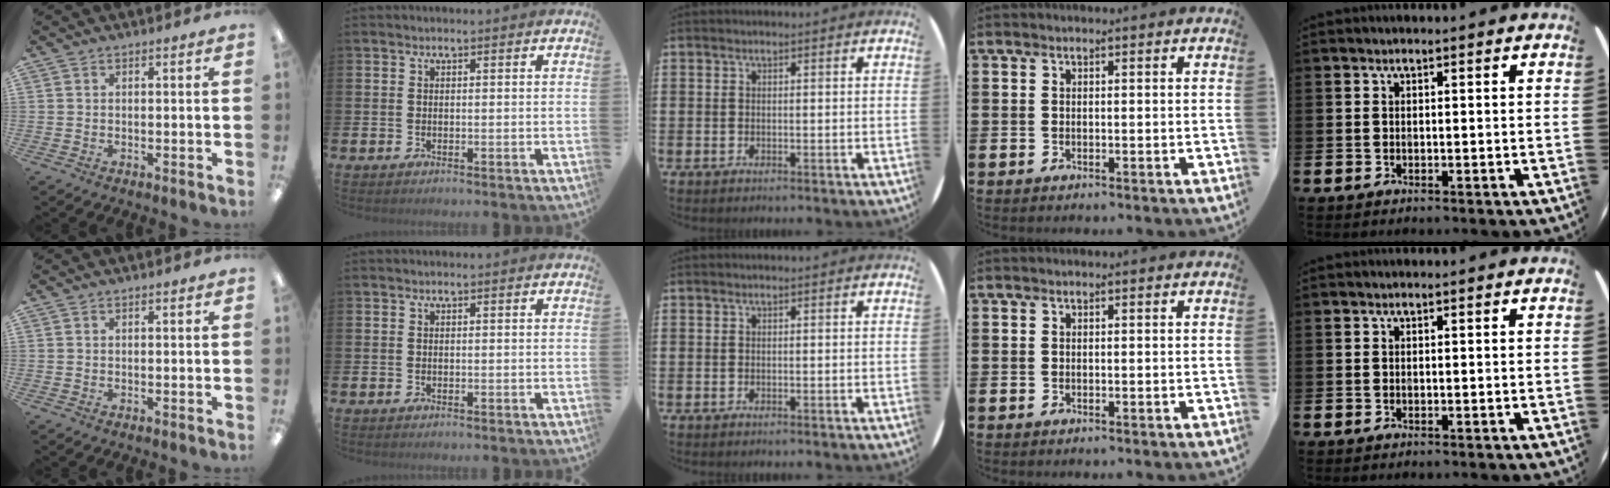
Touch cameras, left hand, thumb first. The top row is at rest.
{}